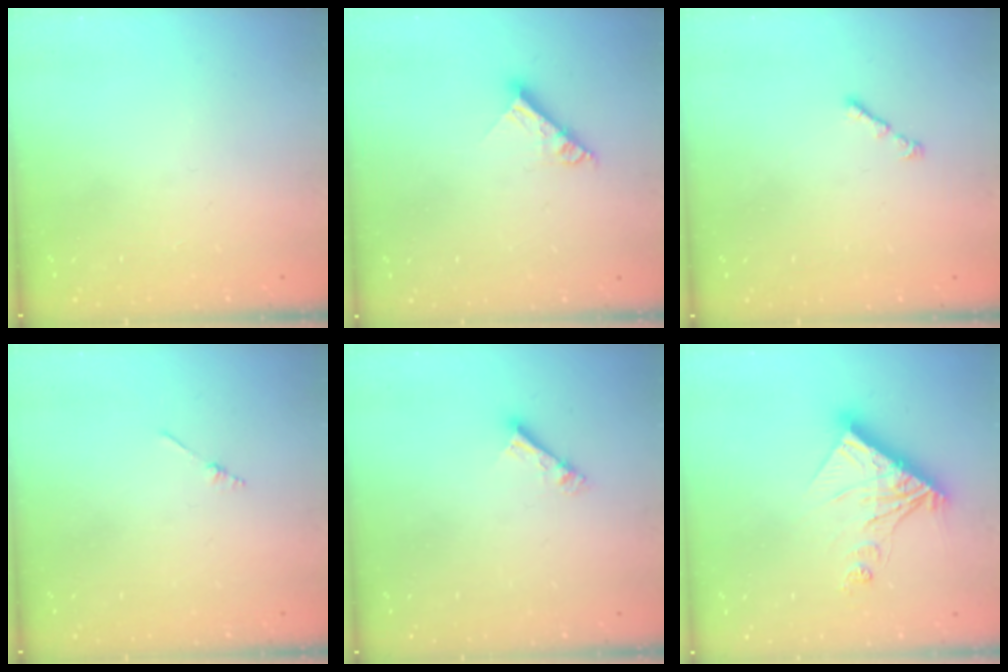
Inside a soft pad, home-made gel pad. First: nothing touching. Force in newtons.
{"total": 7.9, "press": 7.9, "slide": 0.8}
{"total": 0.9, "press": 0.8, "slide": 0.5}
{"total": 1.3, "press": 1.3, "slide": 0.3}
{"total": 4.6, "press": 4.6, "slide": 0.4}
{"total": 12.2, "press": 12.1, "slide": 0.9}